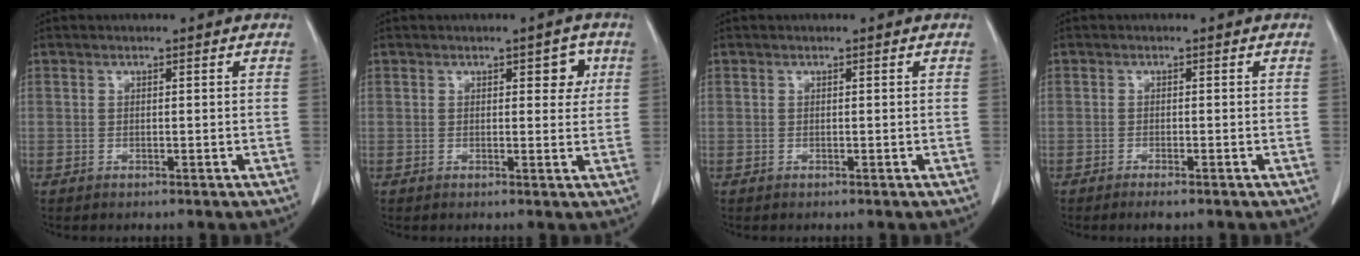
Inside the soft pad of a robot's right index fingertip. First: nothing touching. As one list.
[{"total": 3.1, "force": [1.2, 1.4, 2.5], "torque": [-0.022, 0.002, 0.012]}, {"total": 0.0}, {"total": 1.6, "force": [-1.2, 0.1, 1.0], "torque": [-0.017, -0.003, -0.018]}]